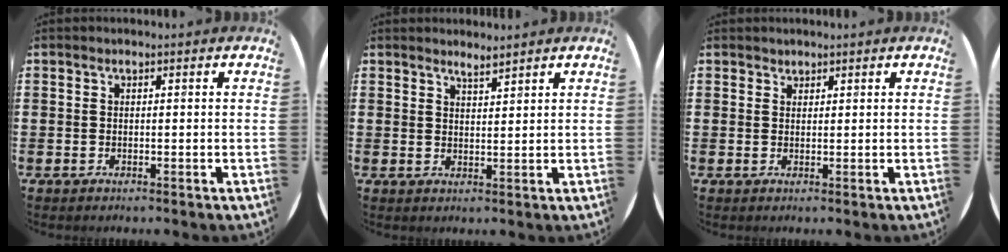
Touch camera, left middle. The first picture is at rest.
{"total": 2.4, "force": [2.3, -0.2, 0.1], "torque": [-0.005, -0.006, 0.043]}
{"total": 1.0, "force": [0.9, 0.4, -0.2], "torque": [0.004, 0.002, 0.018]}